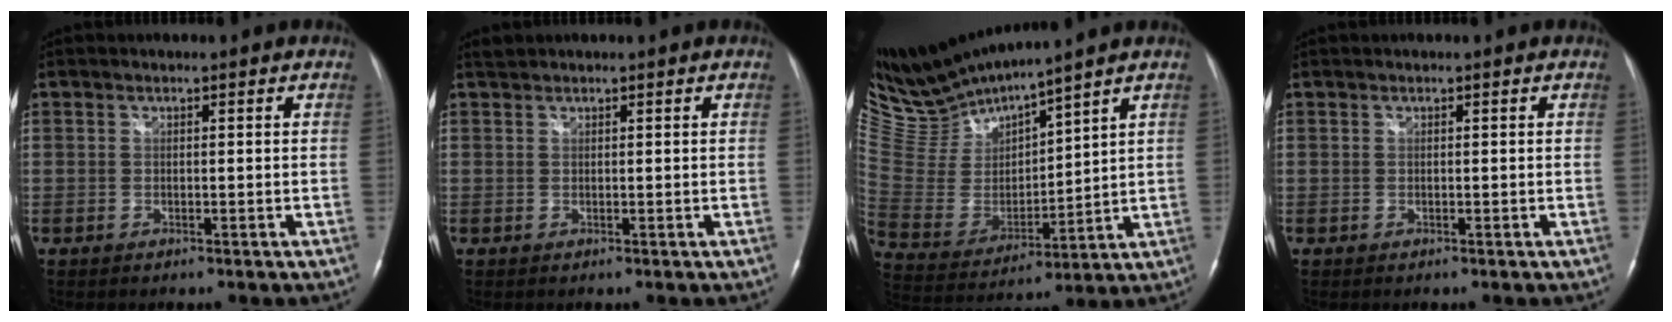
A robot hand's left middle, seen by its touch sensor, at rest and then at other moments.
{"total": 0.8, "force": [0.8, 0.0, -0.1], "torque": [-0.008, 0.009, 0.020]}
{"total": 11.9, "force": [11.6, -0.7, 2.5], "torque": [-0.075, -0.007, 0.251]}
{"total": 0.0}